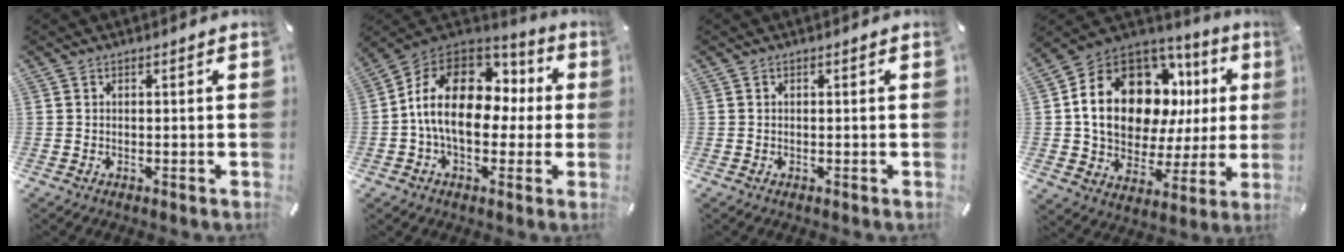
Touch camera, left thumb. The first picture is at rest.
{"total": 18.7, "force": [0.7, 12.7, 13.6], "torque": [-0.256, 0.012, 0.015]}
{"total": 0.0}
{"total": 21.0, "force": [6.1, 14.5, 13.9], "torque": [-0.245, -0.036, 0.109]}